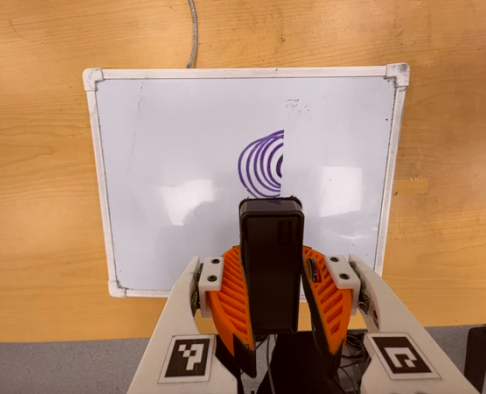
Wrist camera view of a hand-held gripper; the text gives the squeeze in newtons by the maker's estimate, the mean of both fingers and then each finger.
{"total": 6.0, "left": 5.4, "right": 6.7}